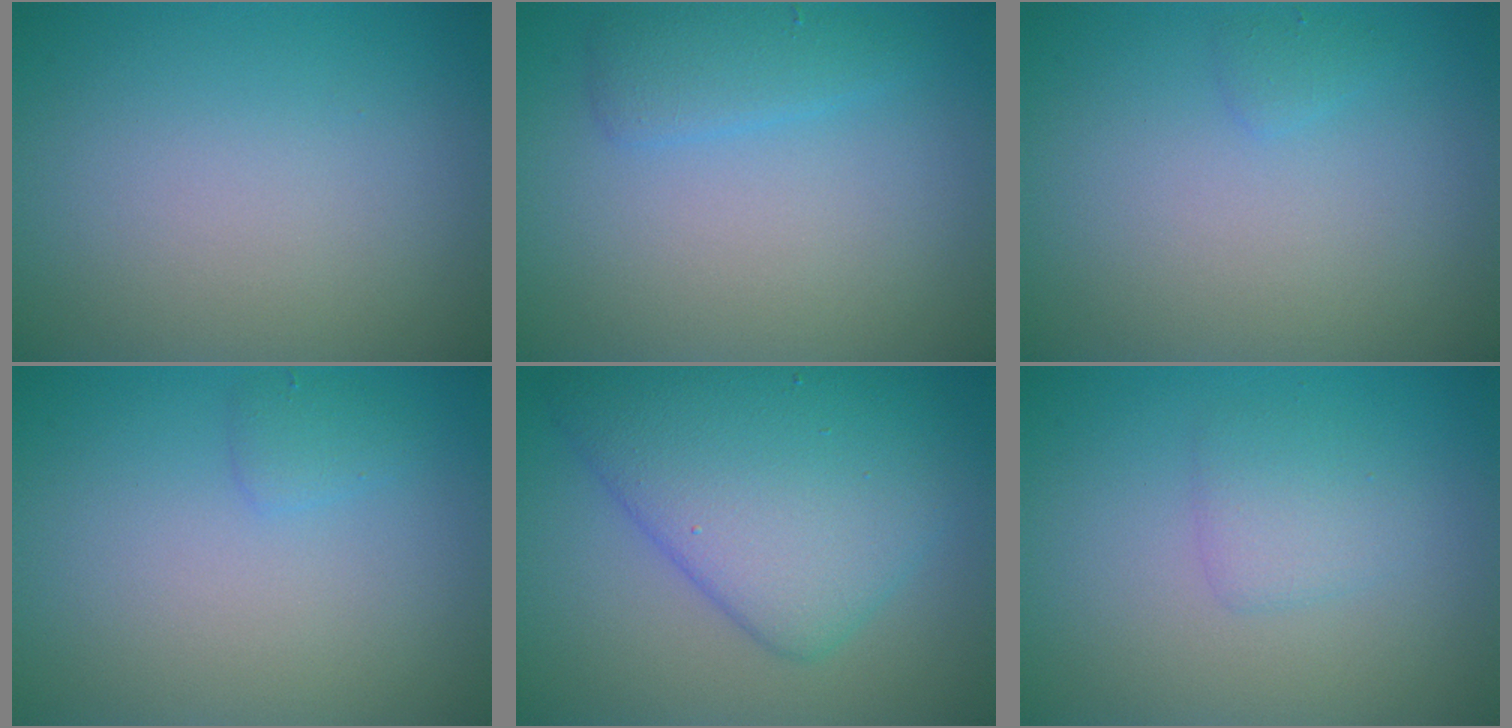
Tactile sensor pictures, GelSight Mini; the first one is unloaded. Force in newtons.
{"total": 2.1, "press": 2.1, "slide": 0.2}
{"total": 0.7, "press": 0.7, "slide": 0.0}
{"total": 1.1, "press": 1.1, "slide": 0.1}
{"total": 8.0, "press": 8.0, "slide": 0.2}
{"total": 1.8, "press": 1.8, "slide": 0.1}